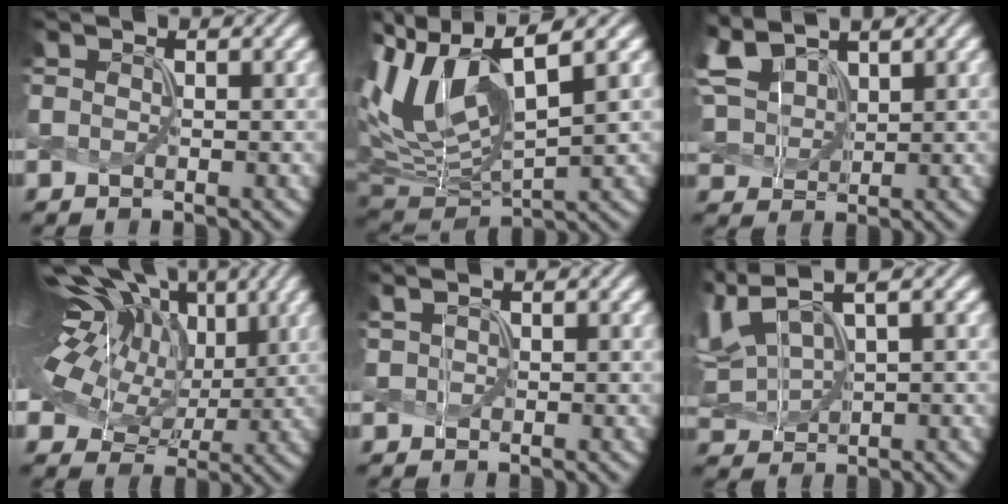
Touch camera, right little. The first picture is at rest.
{"total": 9.8, "force": [4.0, 4.2, 7.9], "torque": [-0.171, 0.008, 0.079]}
{"total": 4.8, "force": [3.1, 2.6, 2.5], "torque": [-0.077, 0.015, 0.061]}
{"total": 16.0, "force": [5.7, 9.8, 11.3], "torque": [-0.224, 0.047, 0.091]}
{"total": 0.7, "force": [0.4, 0.3, 0.4], "torque": [-0.012, 0.004, 0.009]}
{"total": 6.6, "force": [4.3, 2.4, 4.3], "torque": [-0.123, 0.028, 0.082]}